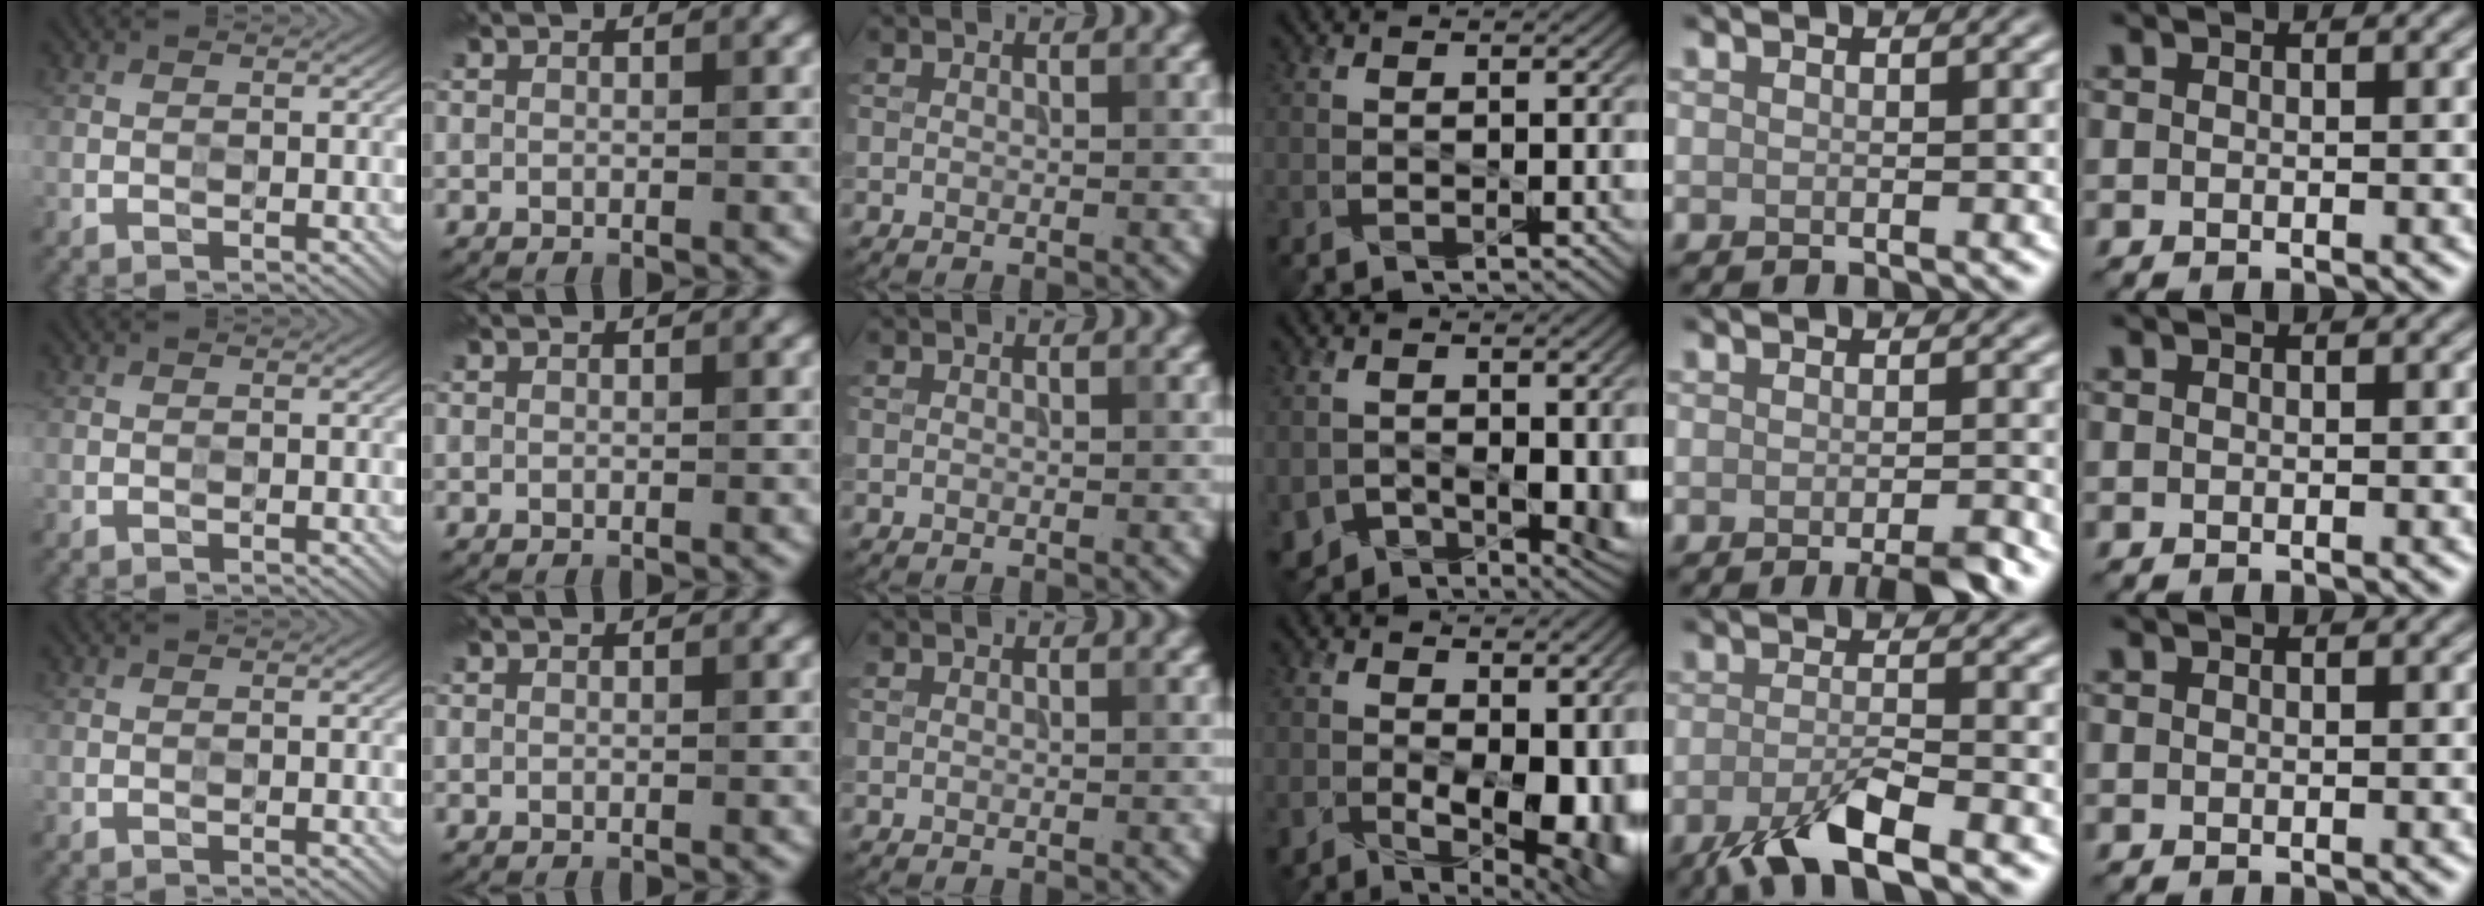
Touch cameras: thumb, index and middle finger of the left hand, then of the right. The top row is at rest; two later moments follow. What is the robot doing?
{"motion": "press", "object": "stopwatch"}